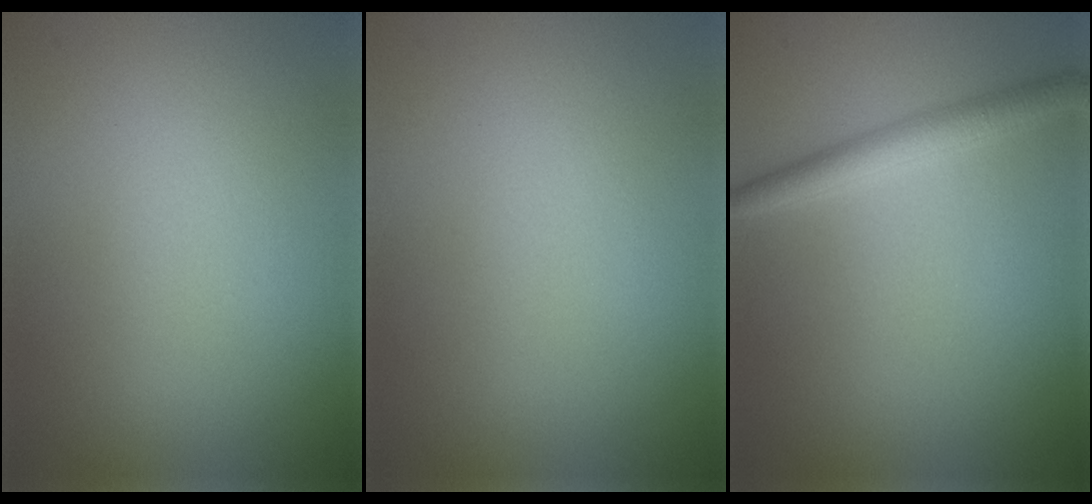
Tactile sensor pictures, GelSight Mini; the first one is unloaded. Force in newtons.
{"total": 0.0}
{"total": 2.5, "press": 2.5, "slide": 0.1}